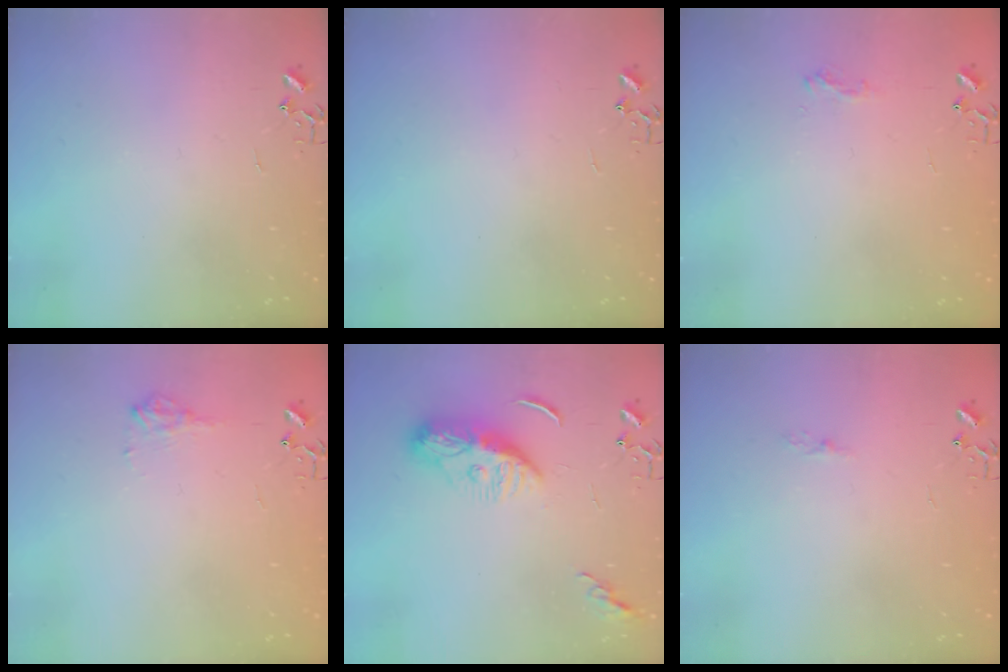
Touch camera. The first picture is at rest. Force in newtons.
{"total": 0.0}
{"total": 6.6, "press": 6.5, "slide": 0.8}
{"total": 8.2, "press": 8.2, "slide": 0.2}
{"total": 9.9, "press": 9.9, "slide": 1.1}
{"total": 3.2, "press": 3.2, "slide": 0.4}